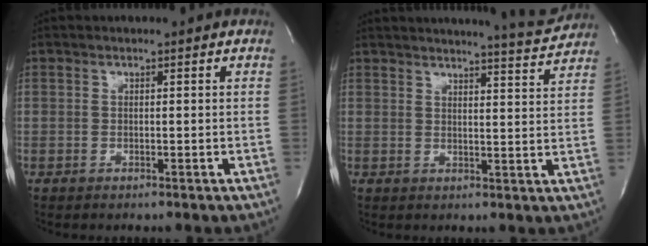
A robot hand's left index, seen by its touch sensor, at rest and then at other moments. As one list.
[{"total": 7.5, "force": [7.3, -0.4, 1.5], "torque": [-0.027, -0.025, 0.083]}]